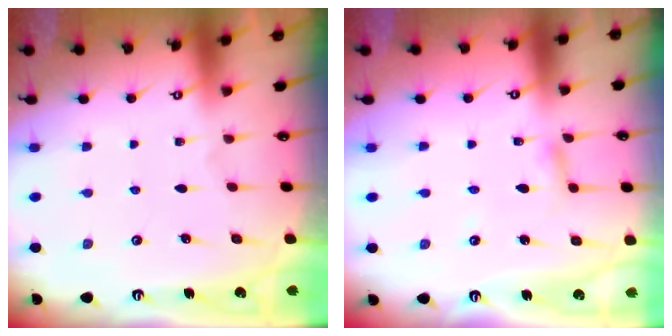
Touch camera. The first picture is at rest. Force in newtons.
{"total": 3.5, "press": 3.5, "slide": 0.4}